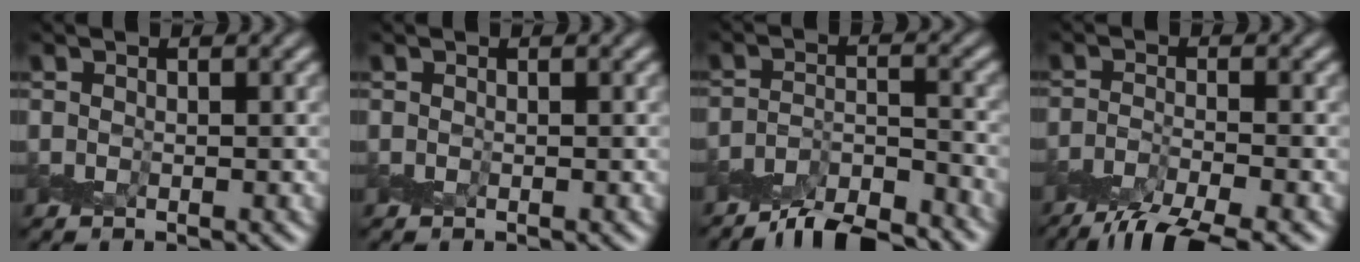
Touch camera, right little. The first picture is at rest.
{"total": 0.0}
{"total": 6.8, "force": [-6.2, 1.0, 2.4], "torque": [-0.038, -0.008, -0.109]}
{"total": 6.5, "force": [-5.1, 0.9, 3.9], "torque": [-0.061, -0.013, -0.102]}